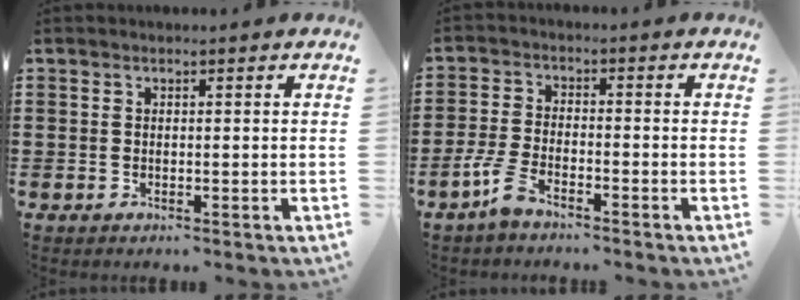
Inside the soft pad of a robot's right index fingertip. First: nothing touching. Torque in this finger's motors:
{"motor_torque": [0.55, 0.57, 0.25, 0.11]}